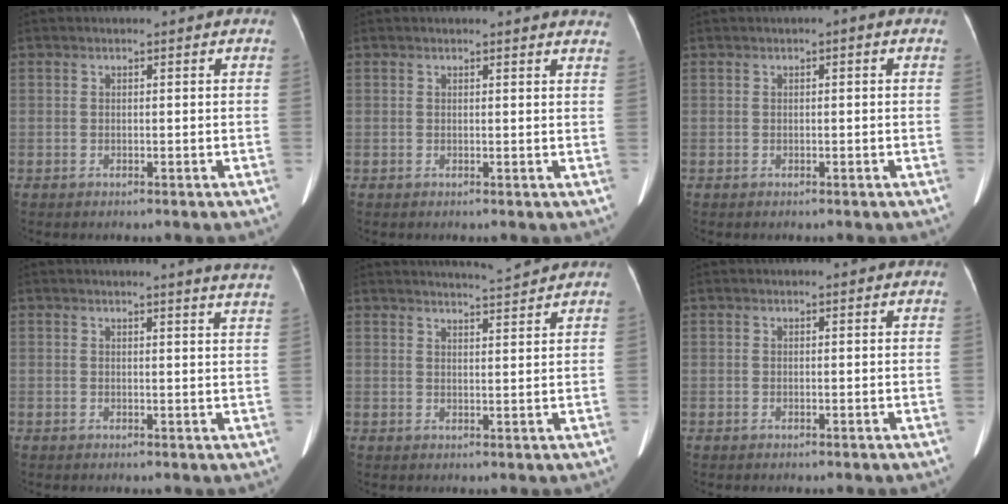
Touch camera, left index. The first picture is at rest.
{"total": 5.6, "force": [5.5, 0.4, 1.1], "torque": [-0.003, -0.016, 0.031]}
{"total": 0.6, "force": [0.1, 0.1, 0.6], "torque": [-0.006, 0.004, -0.001]}
{"total": 6.3, "force": [5.9, -0.4, 2.1], "torque": [-0.024, -0.024, 0.038]}
{"total": 4.3, "force": [4.1, -1.0, 0.6], "torque": [-0.014, -0.002, 0.060]}
{"total": 0.0}